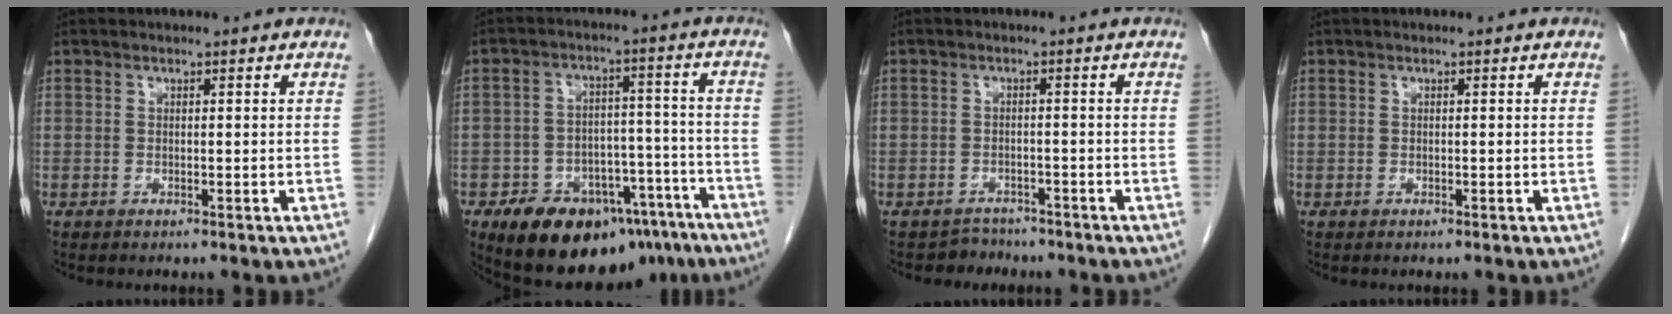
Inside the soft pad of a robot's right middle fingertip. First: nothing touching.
{"total": 17.9, "force": [-13.2, 8.7, 8.4], "torque": [-0.105, 0.036, -0.185]}
{"total": 2.8, "force": [-2.4, 1.3, -0.8], "torque": [0.005, 0.003, -0.038]}
{"total": 0.0}